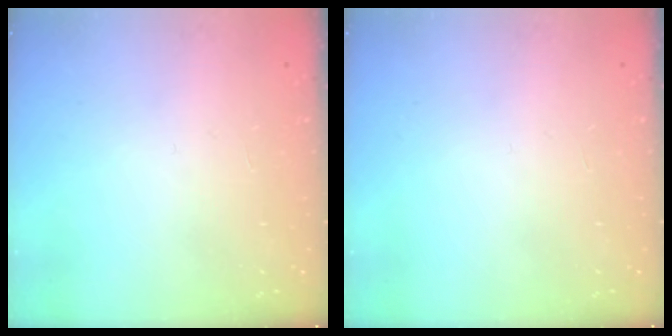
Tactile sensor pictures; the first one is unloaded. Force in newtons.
{"total": 0.0}